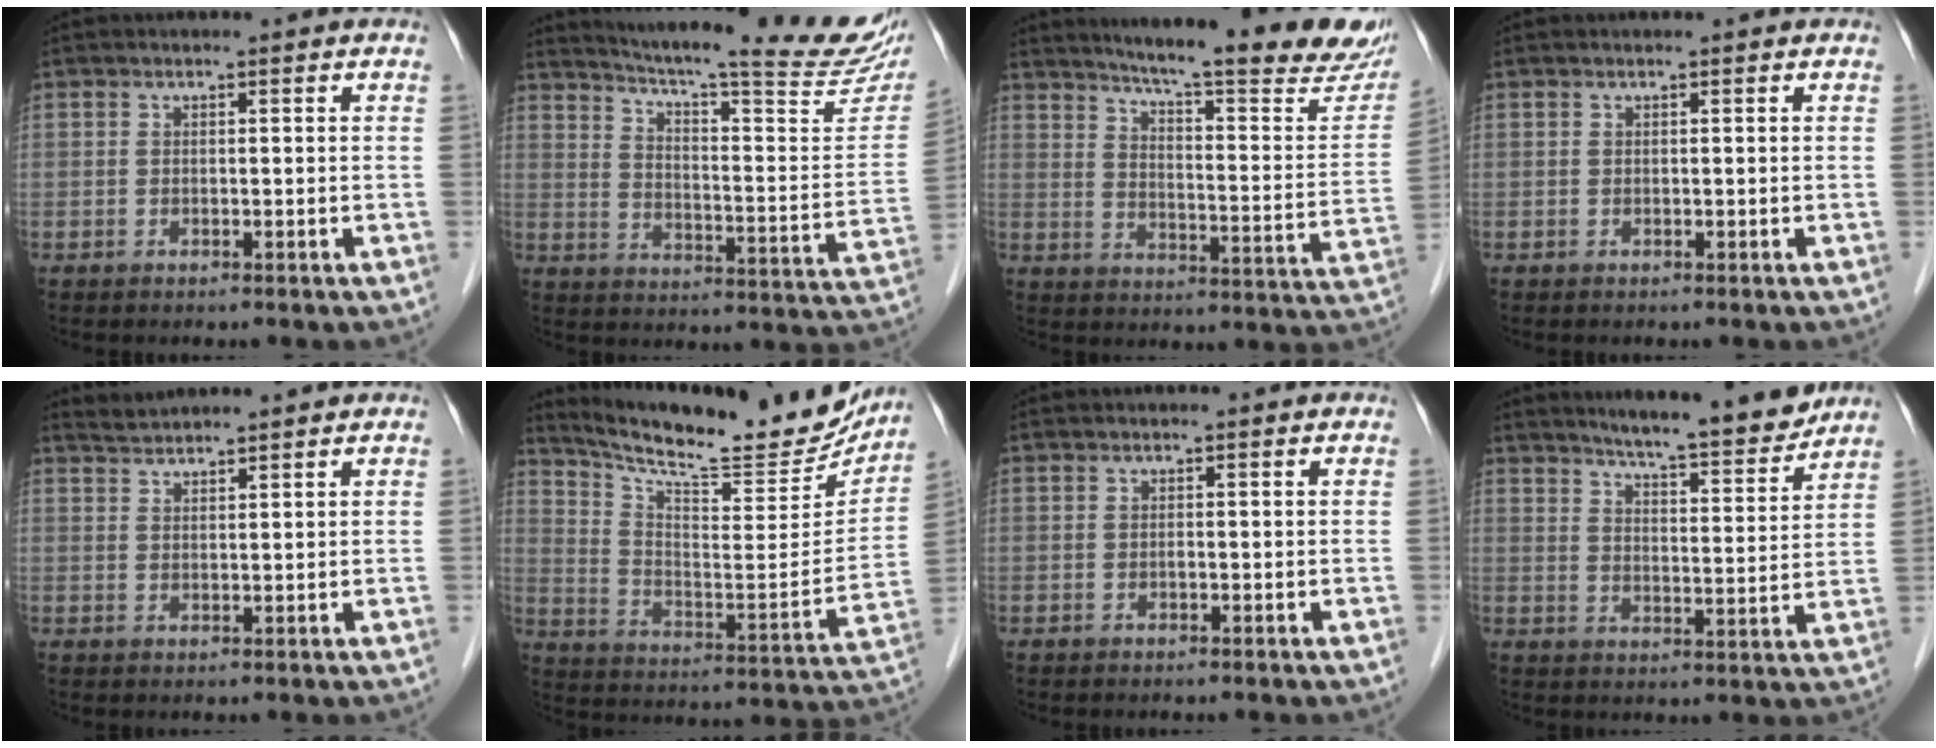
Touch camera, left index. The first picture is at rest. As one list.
[{"total": 26.5, "force": [23.4, 1.2, 12.5], "torque": [-0.190, -0.080, 0.298]}, {"total": 24.6, "force": [21.4, 1.5, 12.2], "torque": [-0.175, -0.073, 0.267]}, {"total": 0.0}, {"total": 3.2, "force": [3.2, -0.4, 0.3], "torque": [-0.011, 0.020, 0.065]}, {"total": 23.2, "force": [21.1, 3.3, 9.0], "torque": [-0.150, -0.051, 0.301]}, {"total": 0.0}, {"total": 11.9, "force": [10.9, 0.4, 4.6], "torque": [-0.068, -0.009, 0.152]}]